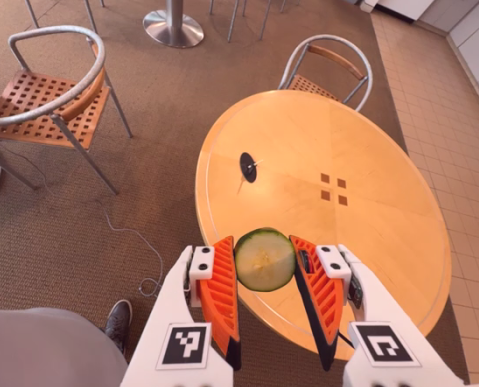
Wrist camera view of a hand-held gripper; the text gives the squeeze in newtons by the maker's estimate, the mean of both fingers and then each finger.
{"total": 8.0, "left": 7.6, "right": 8.4}